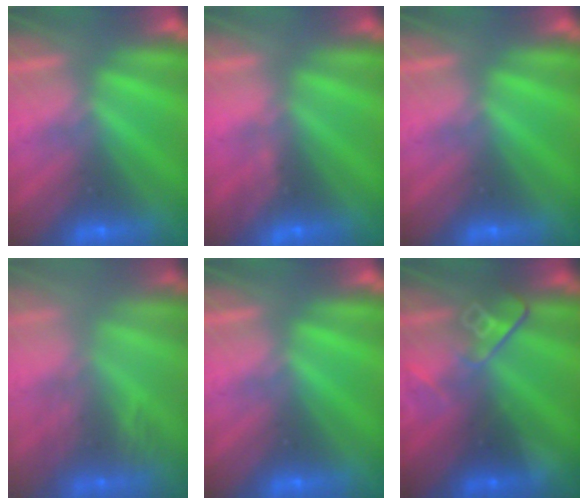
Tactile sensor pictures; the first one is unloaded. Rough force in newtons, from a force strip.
{"total": 3.7}
{"total": 0.0}
{"total": 3.7}
{"total": 0.0}
{"total": 2.6}